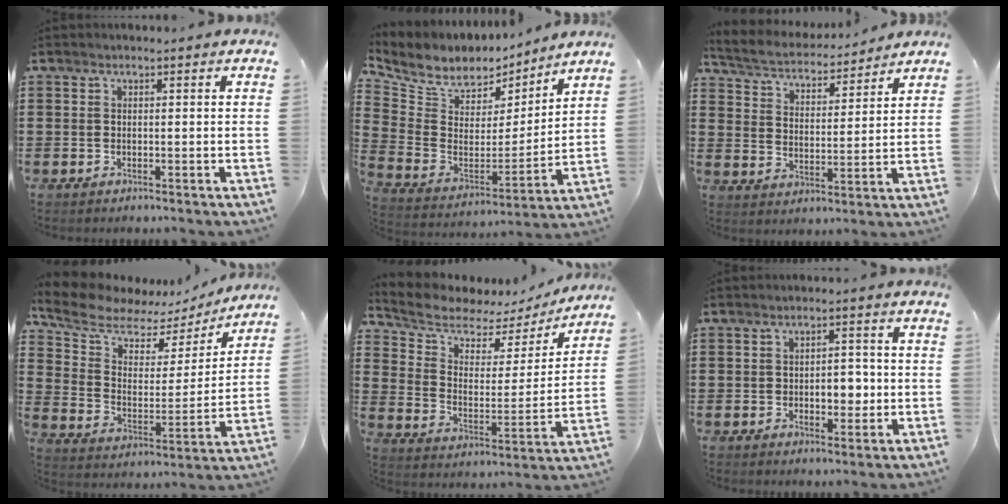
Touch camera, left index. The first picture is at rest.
{"total": 7.2, "force": [5.9, 3.8, 1.5], "torque": [-0.070, -0.040, 0.107]}
{"total": 4.3, "force": [4.3, 0.4, 0.8], "torque": [-0.039, -0.028, 0.069]}
{"total": 8.3, "force": [6.8, 3.6, 3.0], "torque": [-0.098, -0.035, 0.118]}
{"total": 6.2, "force": [5.3, 2.6, 1.7], "torque": [-0.070, -0.034, 0.088]}
{"total": 4.5, "force": [-0.8, 2.5, 3.6], "torque": [-0.053, 0.001, -0.022]}